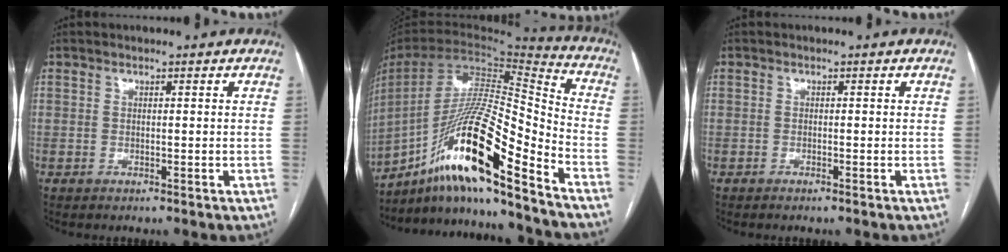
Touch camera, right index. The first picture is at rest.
{"total": 21.3, "force": [-14.0, 1.2, 16.0], "torque": [-0.314, -0.001, -0.256]}
{"total": 0.6, "force": [-0.4, -0.1, 0.4], "torque": [-0.008, 0.000, -0.008]}